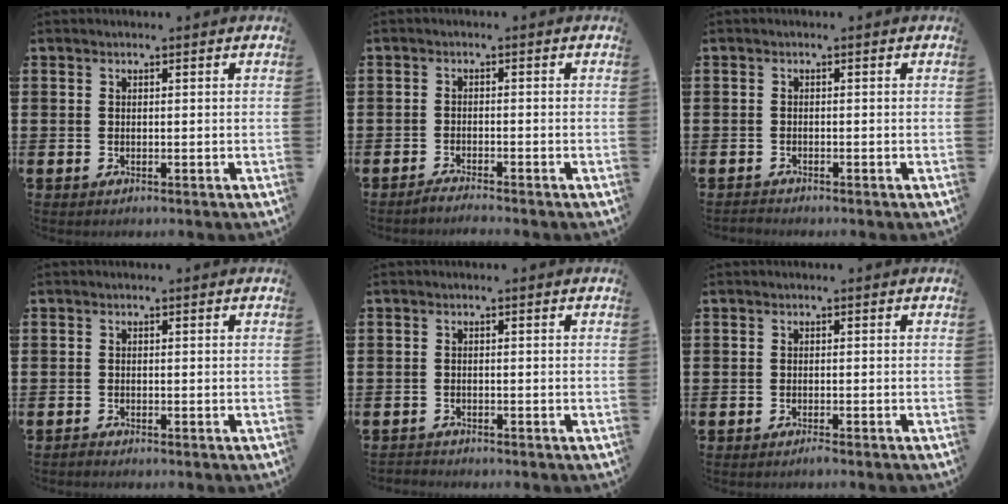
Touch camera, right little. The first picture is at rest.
{"total": 2.1, "force": [-2.1, -0.2, 0.3], "torque": [-0.006, 0.002, -0.042]}
{"total": 0.6, "force": [-0.6, 0.0, -0.1], "torque": [0.000, -0.002, -0.013]}
{"total": 0.5, "force": [-0.5, 0.0, 0.0], "torque": [-0.001, -0.003, -0.010]}
{"total": 0.8, "force": [-0.8, 0.1, -0.1], "torque": [0.000, 0.001, -0.017]}
{"total": 0.8, "force": [-0.7, -0.1, 0.4], "torque": [-0.007, -0.004, -0.013]}